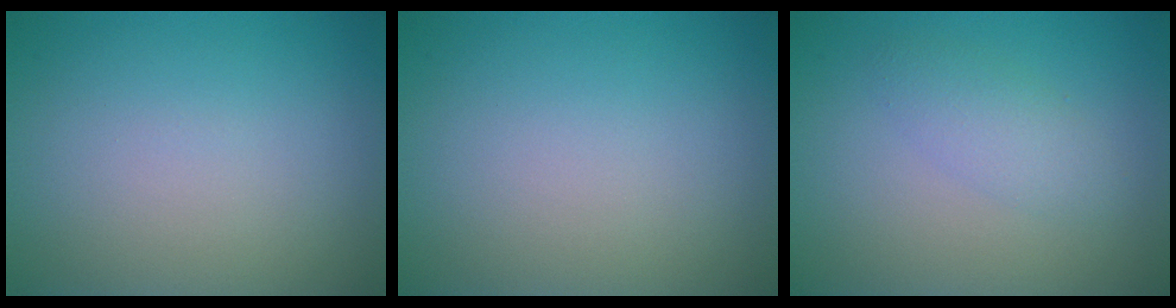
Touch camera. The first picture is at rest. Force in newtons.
{"total": 0.0}
{"total": 2.0, "press": 2.0, "slide": 0.0}